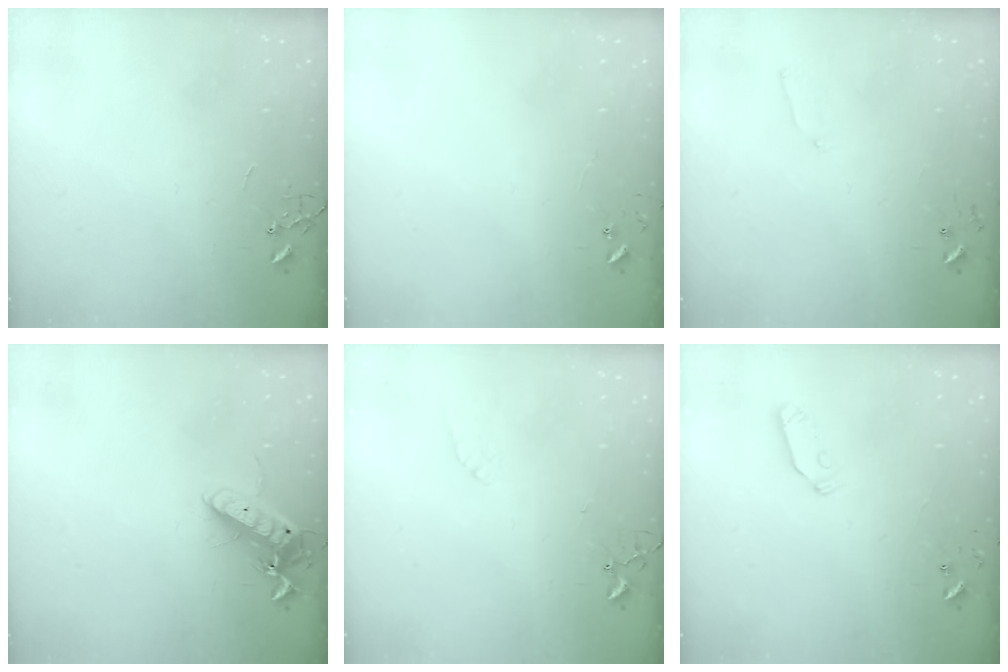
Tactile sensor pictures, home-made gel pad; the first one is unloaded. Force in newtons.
{"total": 4.7, "press": 4.7, "slide": 0.5}
{"total": 5.1, "press": 5.0, "slide": 0.6}
{"total": 13.0, "press": 12.9, "slide": 1.9}
{"total": 5.0, "press": 4.9, "slide": 0.7}
{"total": 5.3, "press": 5.3, "slide": 0.1}